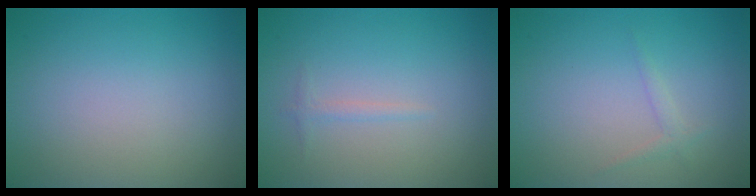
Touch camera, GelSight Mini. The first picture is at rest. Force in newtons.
{"total": 0.7, "press": 0.7, "slide": 0.0}
{"total": 0.9, "press": 0.9, "slide": 0.1}